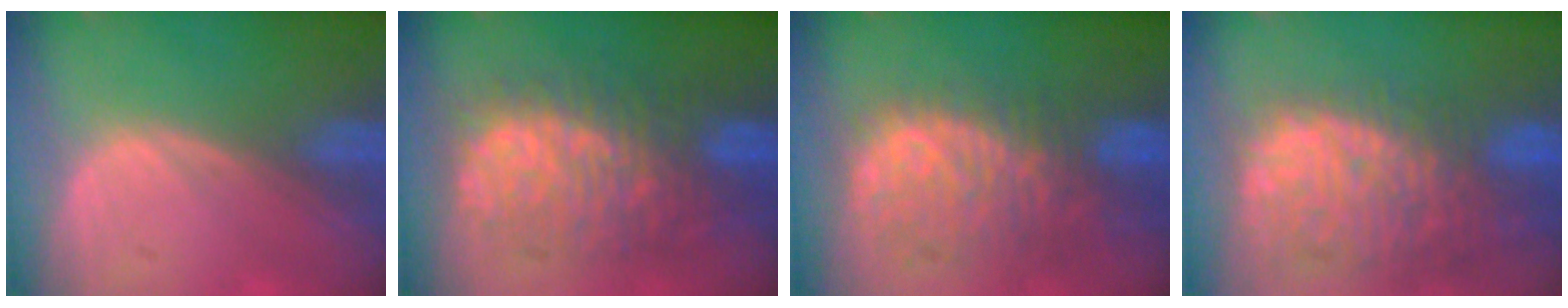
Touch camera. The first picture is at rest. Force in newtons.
{"total": 11.1, "press": 11.0, "slide": 1.2}
{"total": 10.8, "press": 9.4, "slide": 5.3}
{"total": 13.6, "press": 11.4, "slide": 7.4}